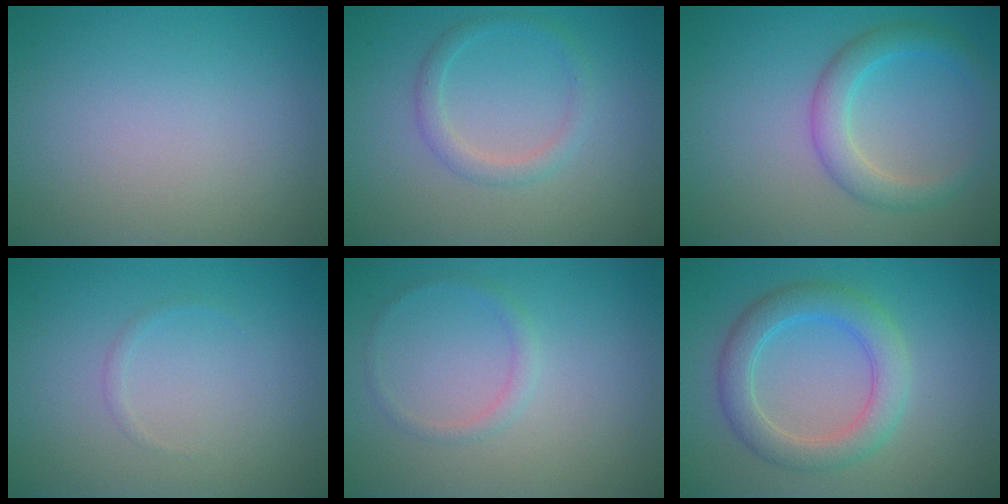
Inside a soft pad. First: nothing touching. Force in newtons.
{"total": 1.9, "press": 1.8, "slide": 0.1}
{"total": 3.3, "press": 3.3, "slide": 0.1}
{"total": 0.5, "press": 0.5, "slide": 0.0}
{"total": 1.0, "press": 1.0, "slide": 0.1}
{"total": 4.3, "press": 4.3, "slide": 0.0}